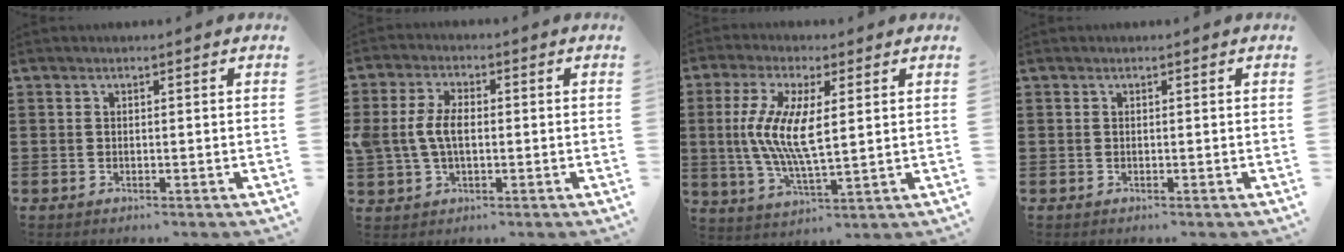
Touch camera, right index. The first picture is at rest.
{"total": 5.8, "force": [-0.1, 3.4, 4.7], "torque": [-0.129, -0.002, -0.014]}
{"total": 8.8, "force": [1.1, 2.8, 8.3], "torque": [-0.174, 0.000, 0.017]}
{"total": 0.0}